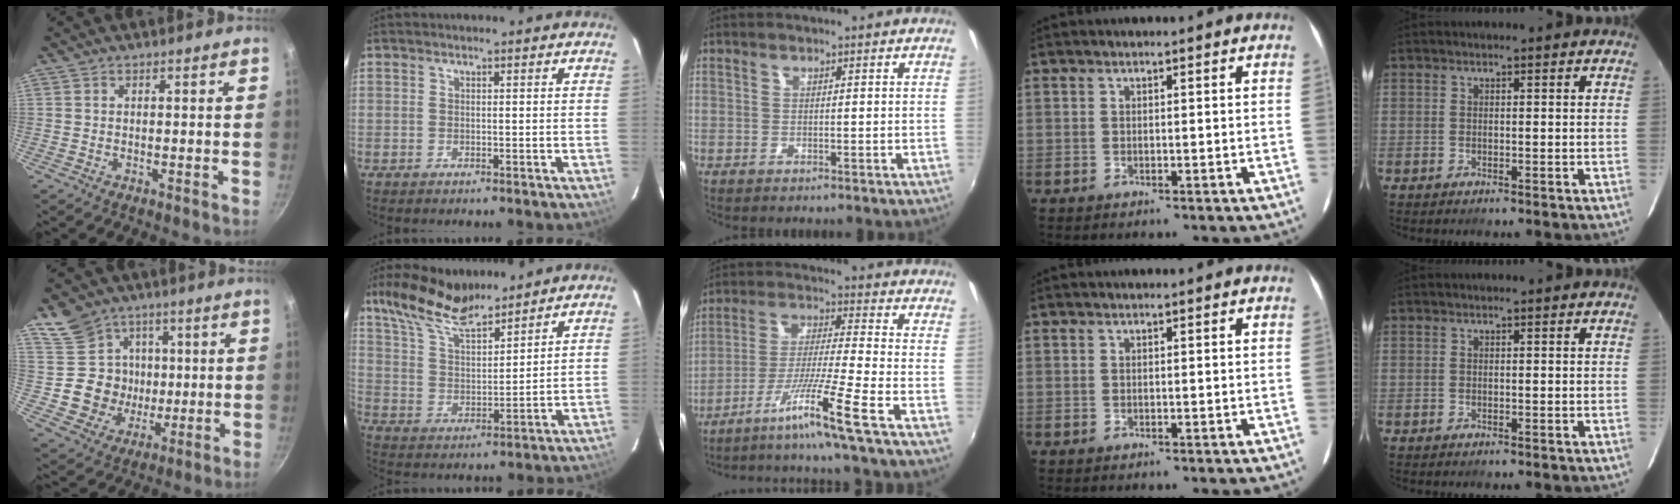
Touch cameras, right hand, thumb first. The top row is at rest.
{"thumb": {"total": 12.7, "force": [2.2, 11.9, 4.0], "torque": [-0.036, -0.007, 0.042]}, "index": {"total": 12.7, "force": [10.2, 3.6, 6.5], "torque": [-0.131, 0.023, 0.198]}, "middle": {"total": 9.8, "force": [-6.9, -3.6, 6.1], "torque": [-0.128, -0.007, -0.121]}}